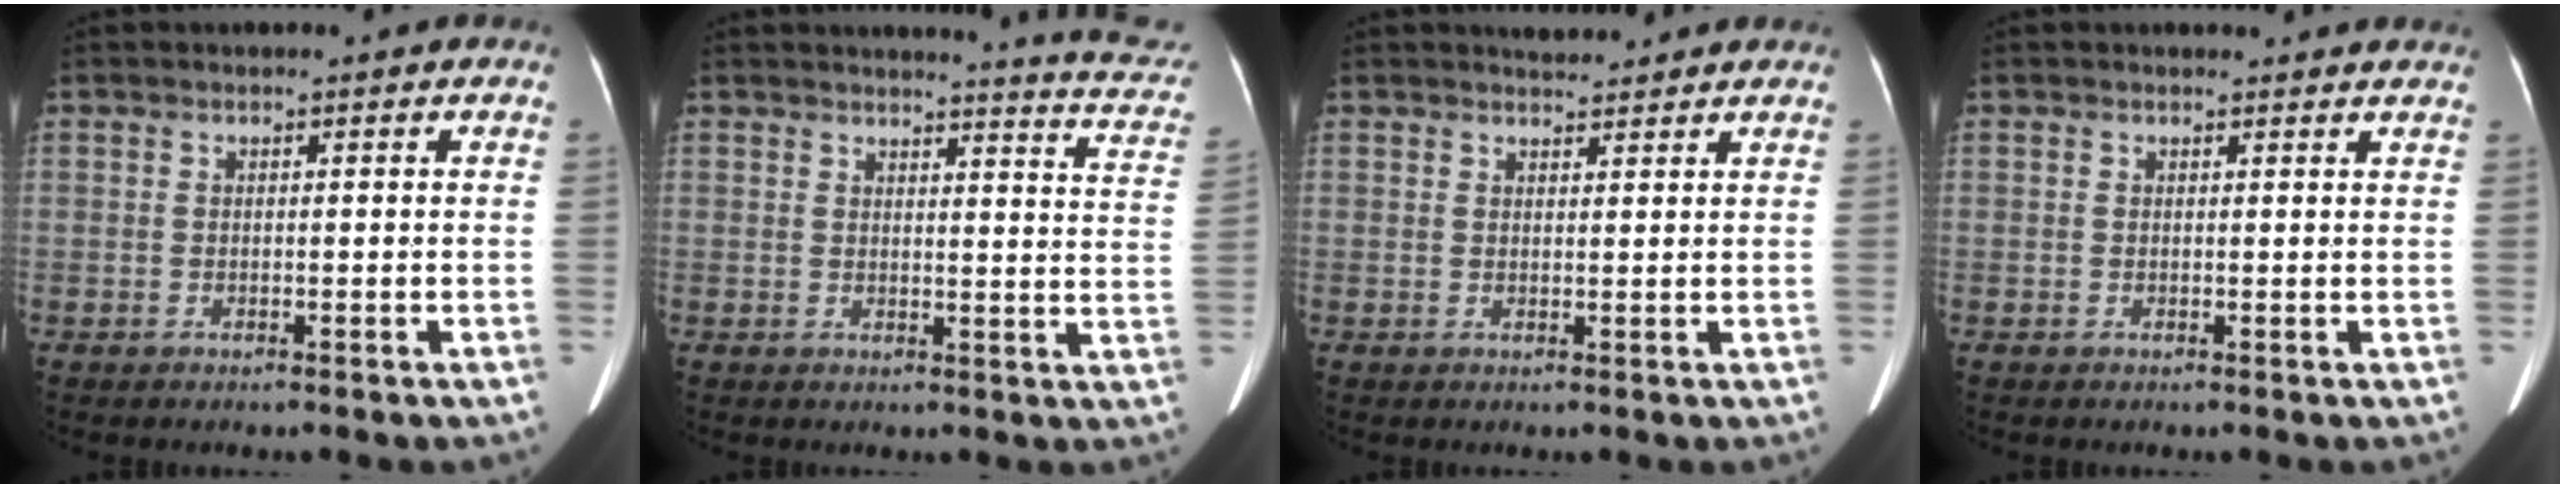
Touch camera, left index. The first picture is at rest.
{"total": 11.8, "force": [11.4, 0.6, 3.2], "torque": [-0.021, -0.073, 0.096]}
{"total": 2.8, "force": [2.7, 0.6, 0.3], "torque": [-0.010, 0.011, 0.038]}
{"total": 4.4, "force": [4.2, 1.0, 0.8], "torque": [-0.007, 0.006, 0.036]}